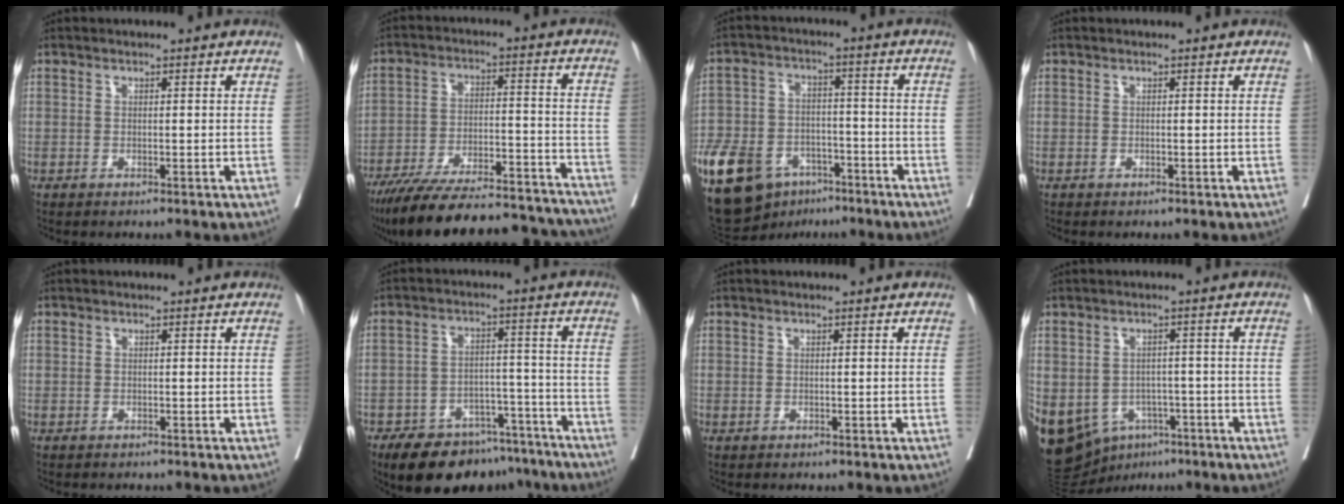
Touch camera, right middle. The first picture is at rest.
{"total": 29.4, "force": [-26.4, 5.1, 11.8], "torque": [-0.158, -0.019, -0.370]}
{"total": 20.9, "force": [-12.2, 12.5, 11.4], "torque": [-0.284, -0.004, -0.205]}
{"total": 0.0}
{"total": 0.5, "force": [-0.3, 0.4, -0.1], "torque": [0.001, 0.006, -0.006]}
{"total": 14.6, "force": [-11.8, 6.7, 5.6], "torque": [-0.070, 0.023, -0.166]}
{"total": 0.0}
{"total": 23.9, "force": [-10.6, 18.0, 11.6], "torque": [-0.351, -0.013, -0.142]}